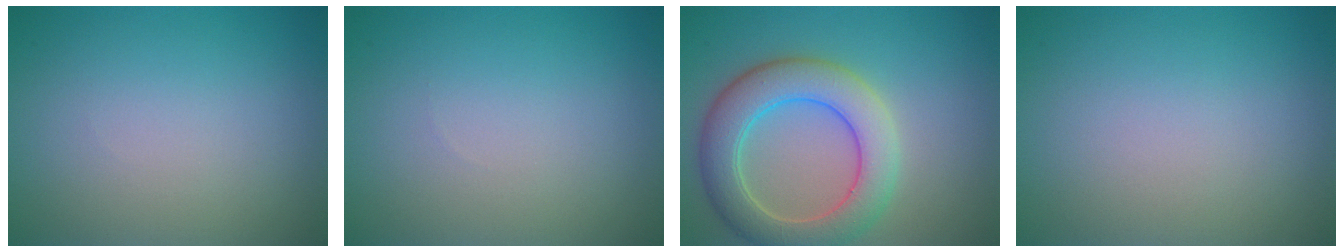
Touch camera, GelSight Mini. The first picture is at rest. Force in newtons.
{"total": 0.0}
{"total": 6.6, "press": 6.6, "slide": 0.4}
{"total": 0.0}